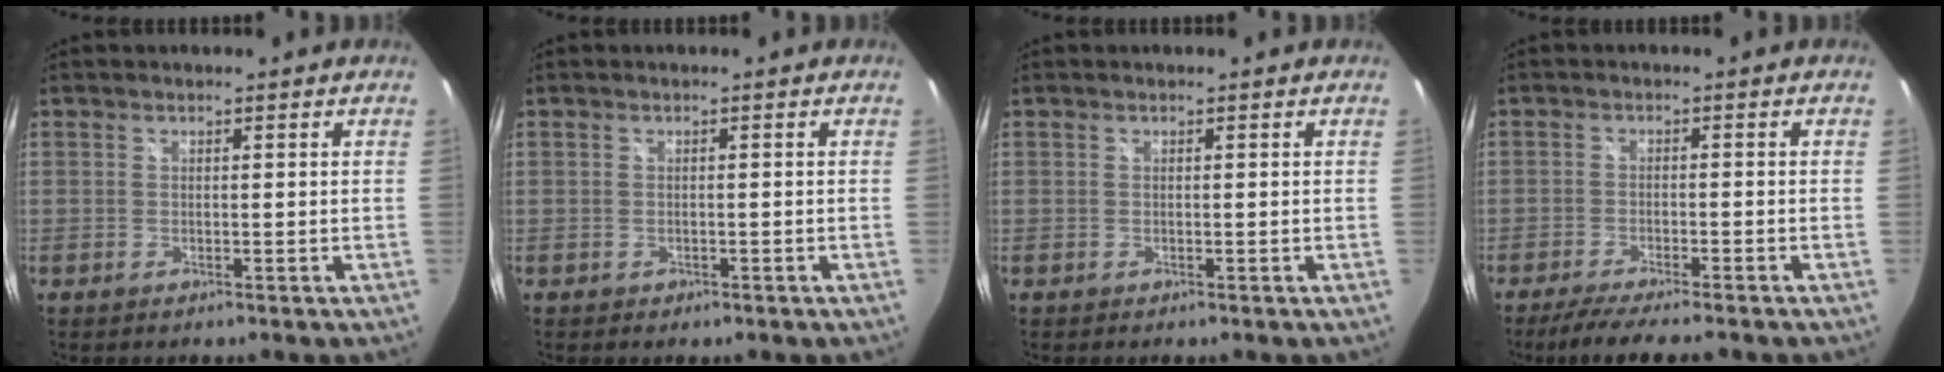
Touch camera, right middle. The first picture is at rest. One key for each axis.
{"total": 1.0, "fx": -0.5, "fy": 0.8, "fz": 0.3, "tx": -0.006, "ty": -0.002, "tz": -0.005}
{"total": 0.0}
{"total": 7.7, "fx": -6.5, "fy": 0.7, "fz": 4.0, "tx": -0.091, "ty": -0.018, "tz": -0.106}